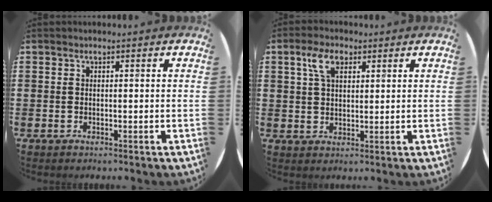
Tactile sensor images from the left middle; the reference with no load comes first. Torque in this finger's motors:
{"motor_torque": [0.87, -0.11, -0.01, 0.00]}